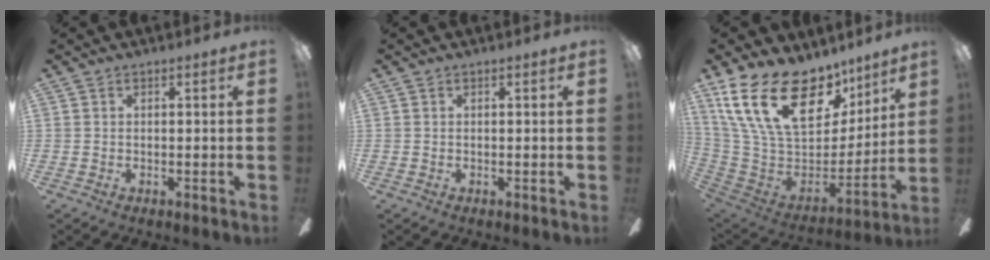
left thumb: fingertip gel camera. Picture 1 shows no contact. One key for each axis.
{"total": 0.0}
{"total": 26.4, "fx": 14.5, "fy": 14.4, "fz": 16.8, "tx": -0.321, "ty": -0.085, "tz": 0.269}